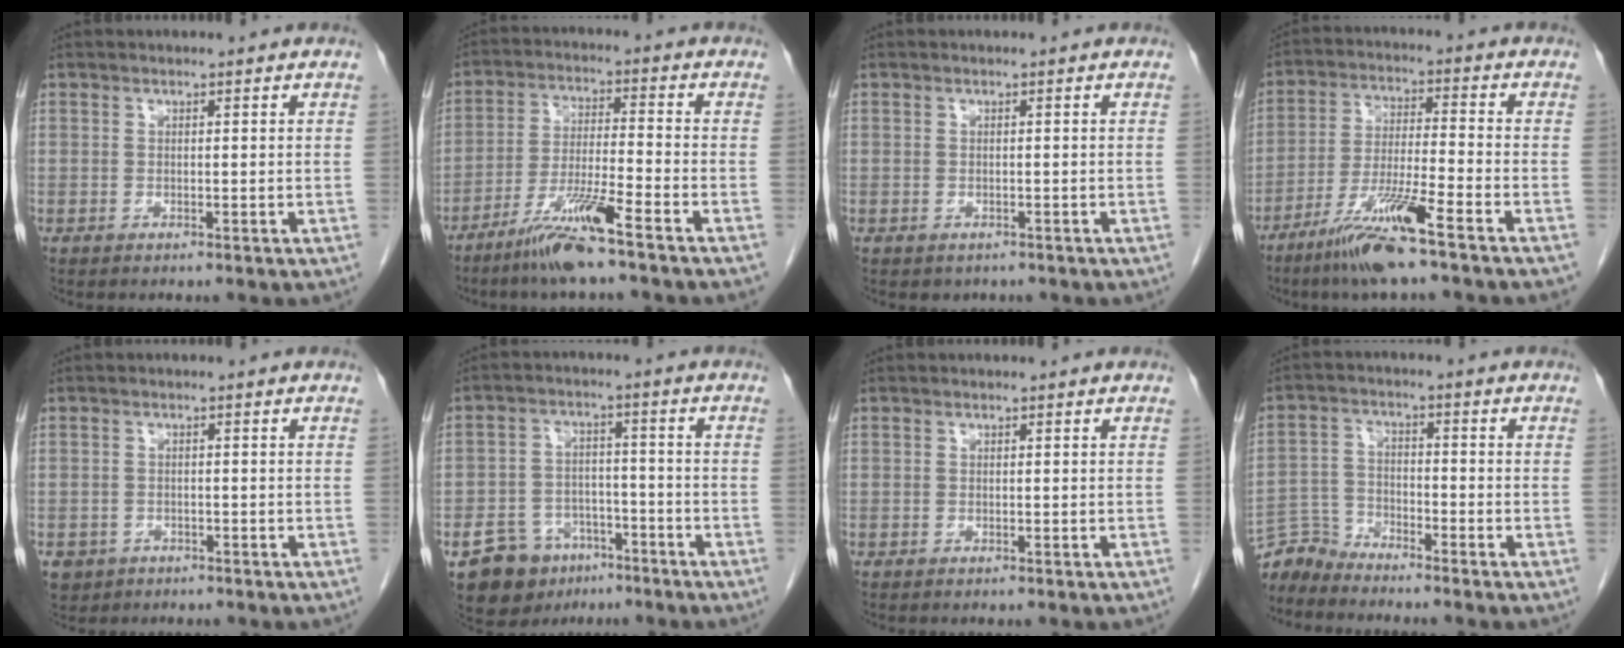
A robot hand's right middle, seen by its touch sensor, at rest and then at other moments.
{"total": 9.2, "force": [-6.3, -0.6, 6.7], "torque": [-0.128, -0.023, -0.122]}
{"total": 1.1, "force": [-0.8, 0.8, 0.2], "torque": [-0.008, -0.001, -0.006]}
{"total": 11.0, "force": [-7.2, -0.4, 8.2], "torque": [-0.163, -0.028, -0.137]}
{"total": 3.6, "force": [-2.1, 2.9, 0.5], "torque": [-0.008, 0.004, -0.033]}
{"total": 9.4, "force": [-5.8, 6.7, 3.3], "torque": [-0.062, 0.012, -0.088]}
{"total": 0.0}
{"total": 5.2, "force": [-5.1, 0.3, -0.8], "torque": [0.011, -0.001, -0.101]}